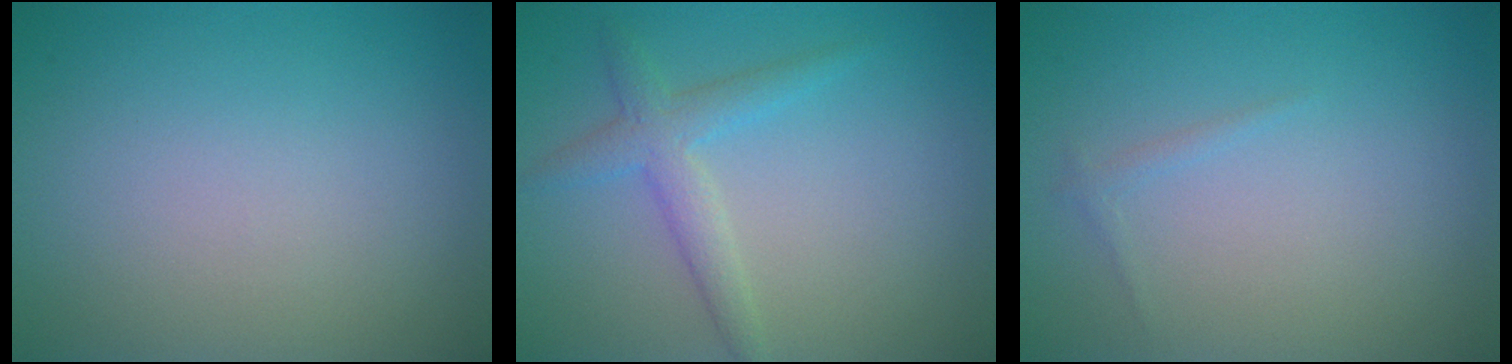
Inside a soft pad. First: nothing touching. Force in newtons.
{"total": 2.7, "press": 2.7, "slide": 0.1}
{"total": 0.6, "press": 0.6, "slide": 0.0}